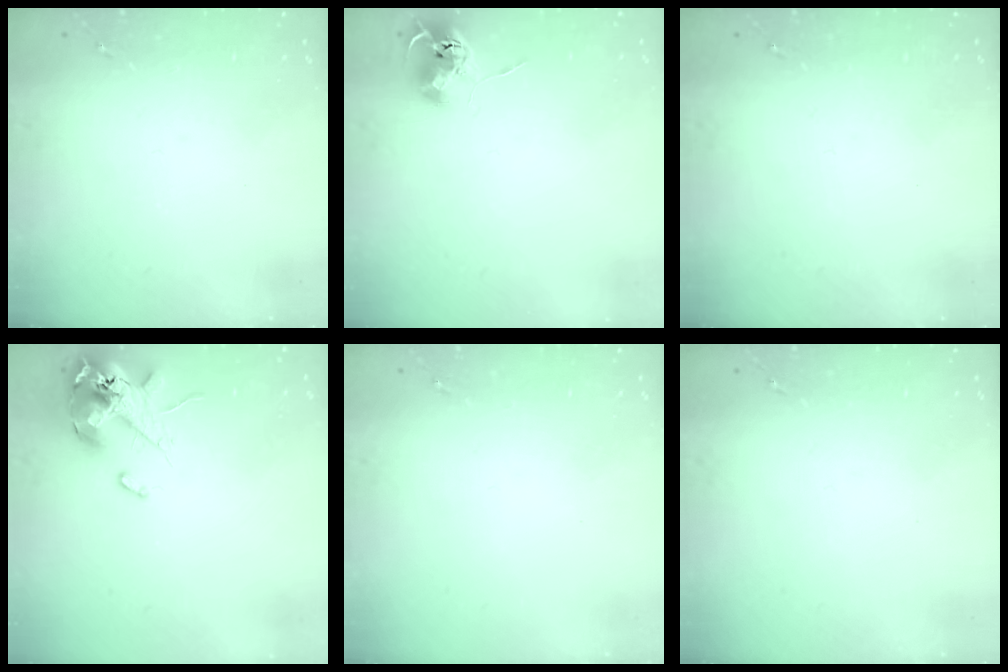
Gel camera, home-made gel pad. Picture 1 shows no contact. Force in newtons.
{"total": 7.8, "press": 7.8, "slide": 0.8}
{"total": 0.0}
{"total": 13.1, "press": 12.9, "slide": 2.2}
{"total": 0.0}
{"total": 0.0}